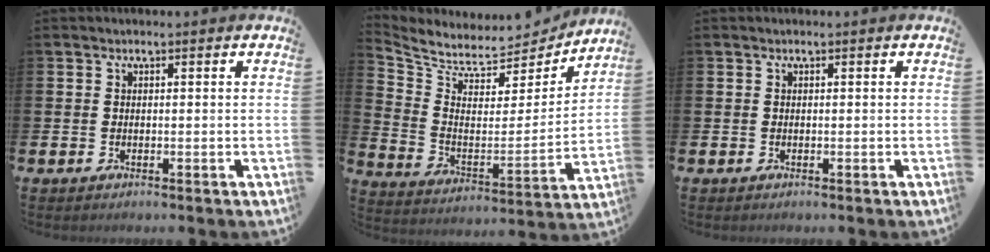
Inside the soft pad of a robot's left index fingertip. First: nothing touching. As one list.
[{"total": 6.7, "force": [6.4, 2.0, 0.9], "torque": [-0.061, -0.059, 0.106]}, {"total": 0.0}]